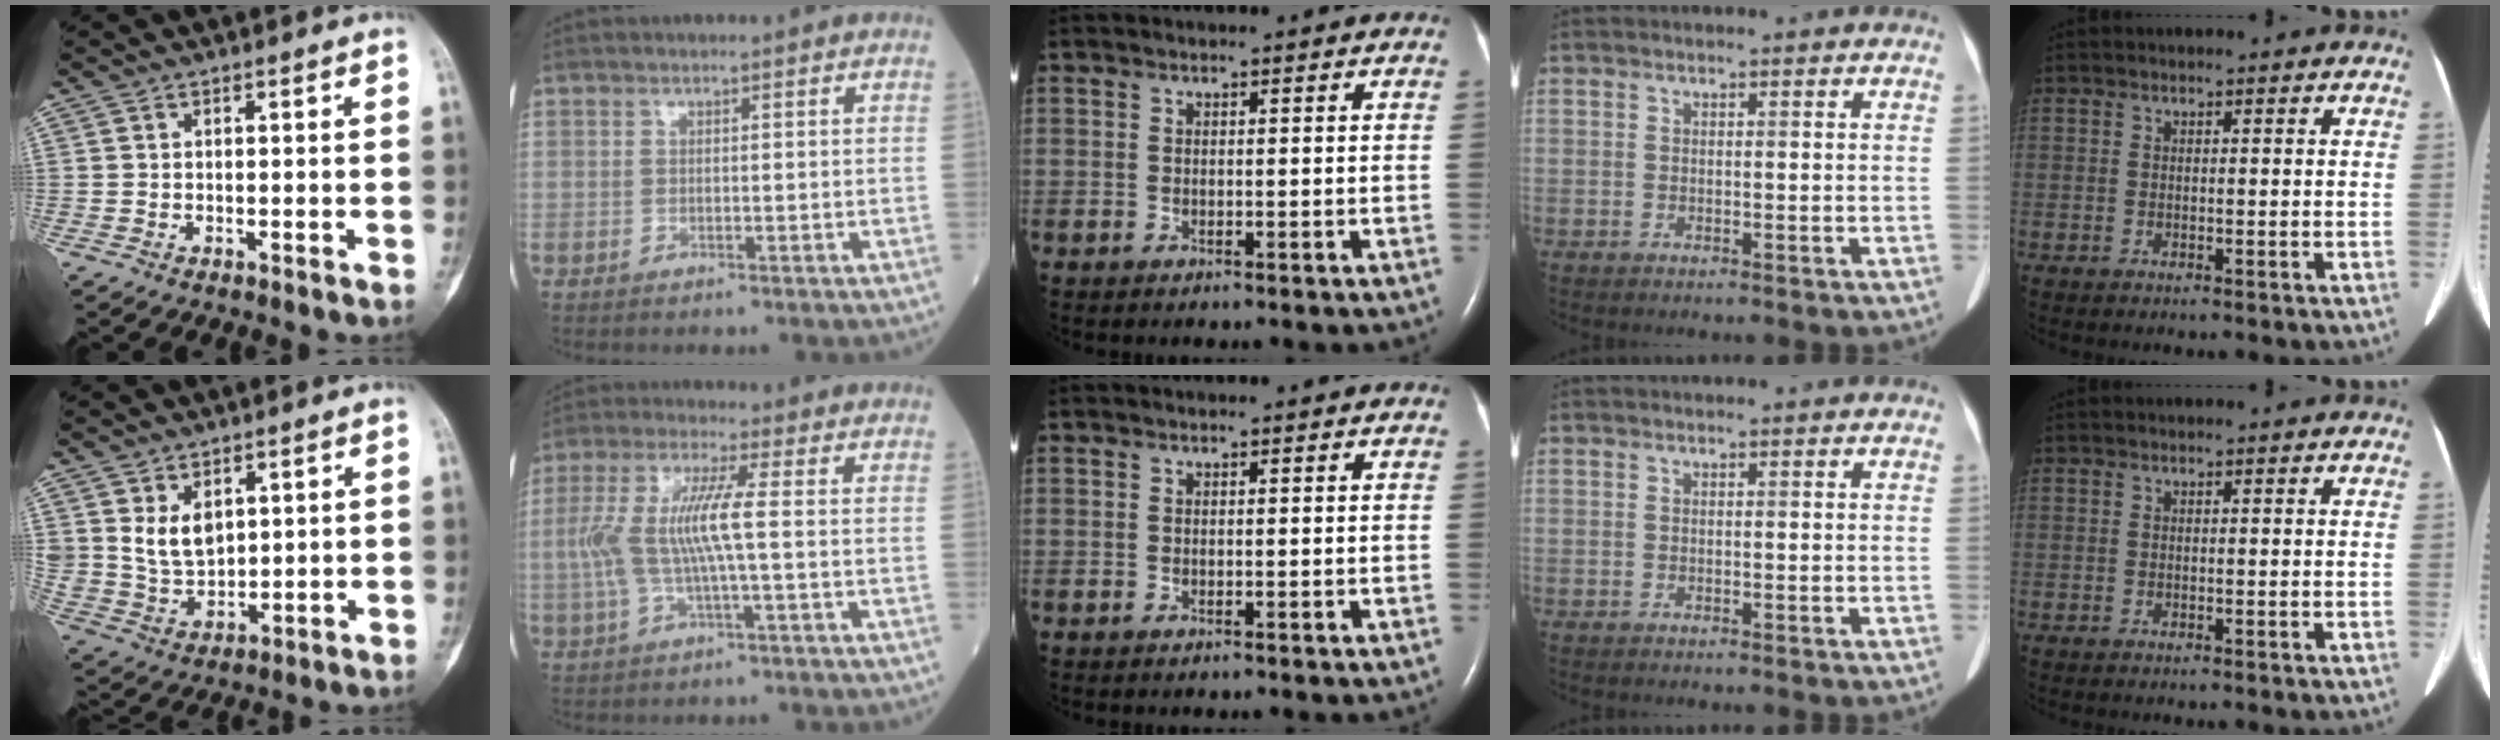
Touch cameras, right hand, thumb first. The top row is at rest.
{"thumb": {"total": 7.6, "force": [2.9, 5.2, 4.8], "torque": [-0.072, -0.023, 0.072]}, "index": {"total": 8.9, "force": [-0.2, 0.9, 8.9], "torque": [-0.191, 0.016, -0.010]}}